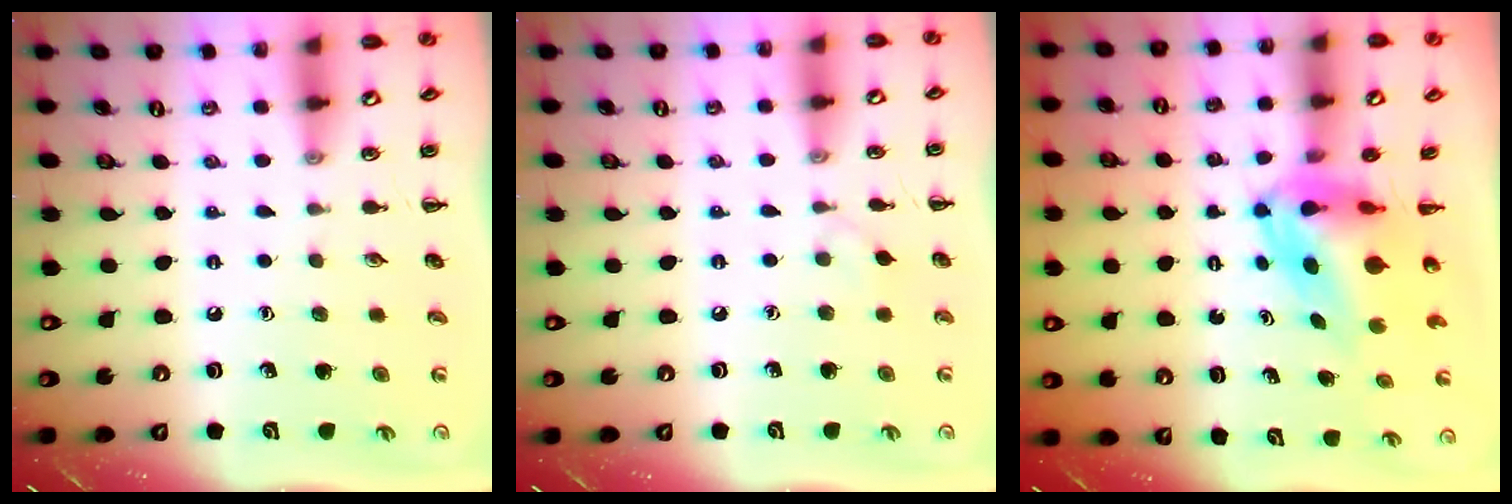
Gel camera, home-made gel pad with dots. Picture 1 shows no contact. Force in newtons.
{"total": 2.9, "press": 2.7, "slide": 1.1}
{"total": 5.9, "press": 5.7, "slide": 1.6}